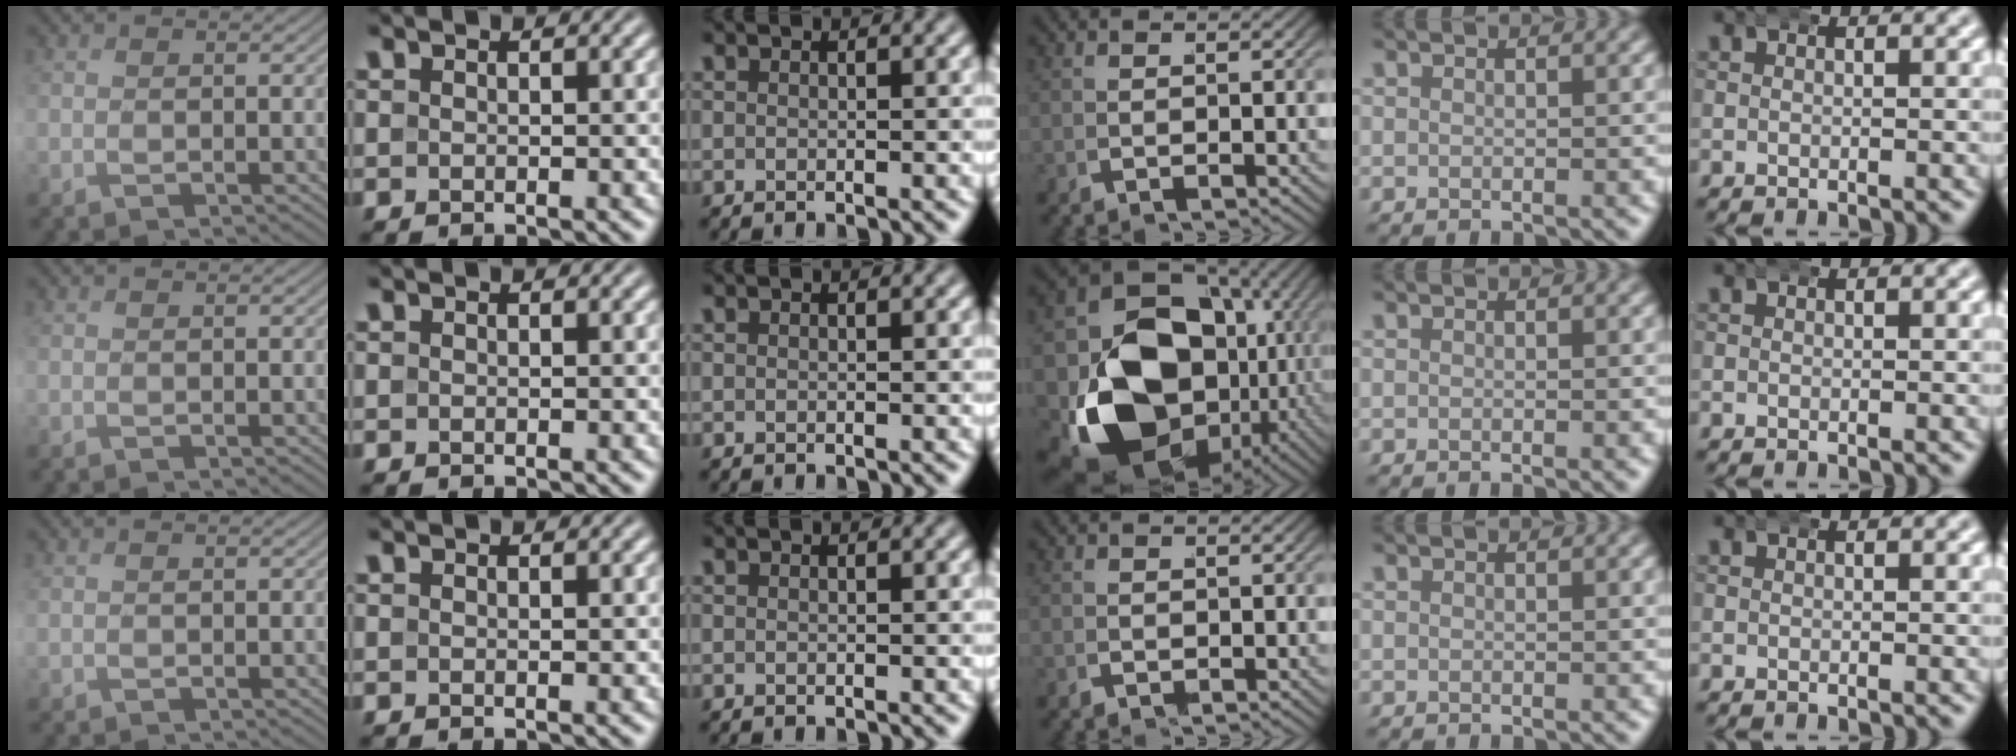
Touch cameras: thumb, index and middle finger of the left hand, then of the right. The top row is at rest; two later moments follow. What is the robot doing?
{"motion": "wrap", "object": "bandana"}